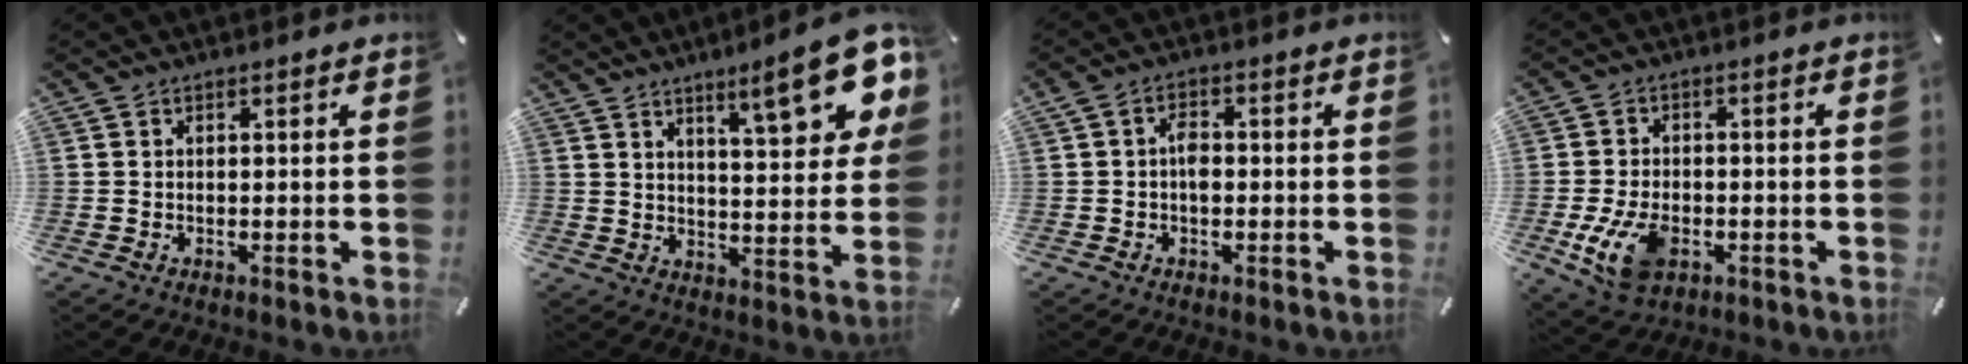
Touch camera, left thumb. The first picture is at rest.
{"total": 15.9, "force": [9.1, 4.3, 12.2], "torque": [-0.169, -0.050, 0.141]}
{"total": 3.6, "force": [-0.5, 2.1, 2.9], "torque": [-0.062, 0.005, -0.012]}
{"total": 9.1, "force": [-3.0, 5.8, 6.4], "torque": [-0.144, 0.004, -0.052]}